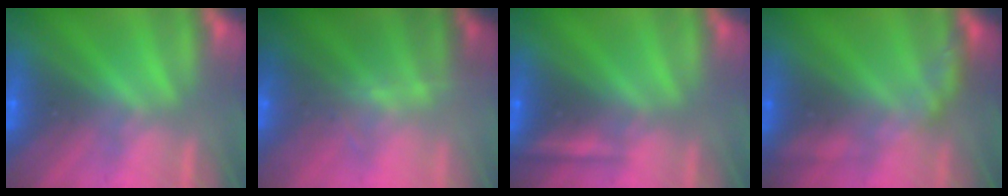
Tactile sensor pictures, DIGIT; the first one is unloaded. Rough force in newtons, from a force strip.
{"total": 7.6}
{"total": 2.3}
{"total": 2.6}